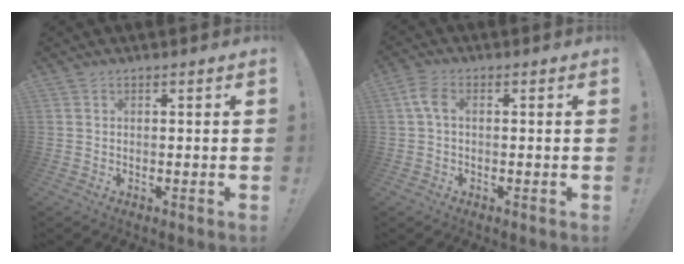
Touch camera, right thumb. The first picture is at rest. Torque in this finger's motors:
{"motor_torque": [0.41, 0.00, 0.26, -0.42, 0.19]}